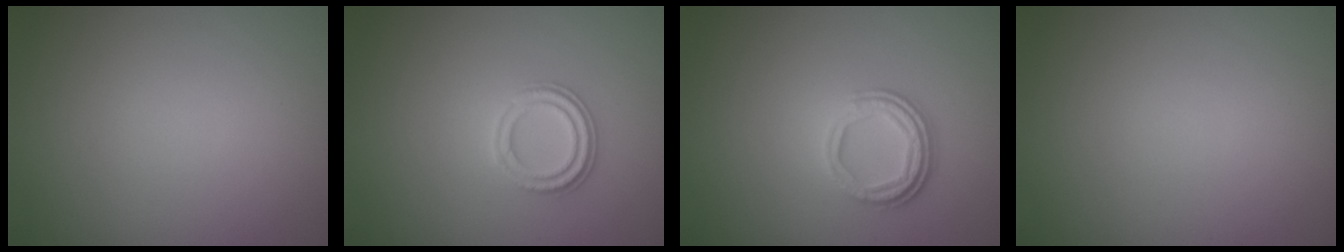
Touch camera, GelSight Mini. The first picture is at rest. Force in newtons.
{"total": 2.4, "press": 2.3, "slide": 0.6}
{"total": 3.3, "press": 2.5, "slide": 2.1}
{"total": 0.0}